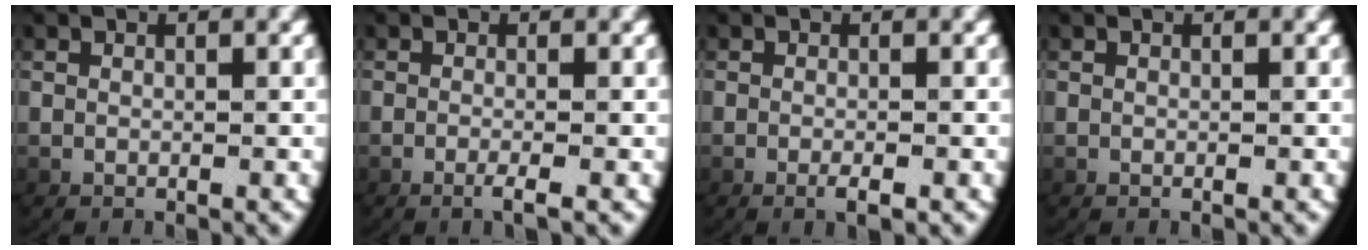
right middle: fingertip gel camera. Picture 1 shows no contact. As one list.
[{"total": 1.8, "force": [-1.2, 0.1, 1.4], "torque": [-0.034, -0.001, -0.019]}, {"total": 1.6, "force": [-1.1, 0.5, 1.1], "torque": [-0.024, 0.004, -0.019]}, {"total": 0.0}]